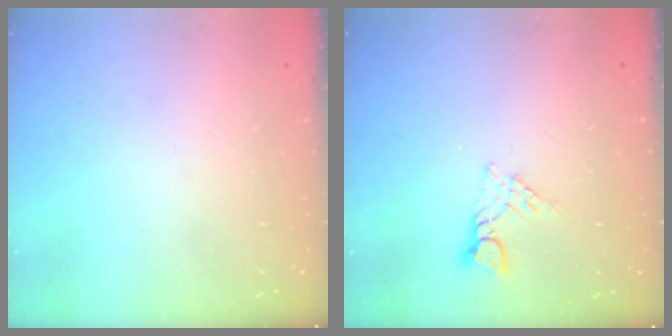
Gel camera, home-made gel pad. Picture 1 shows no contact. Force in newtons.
{"total": 3.3, "press": 3.3, "slide": 0.4}